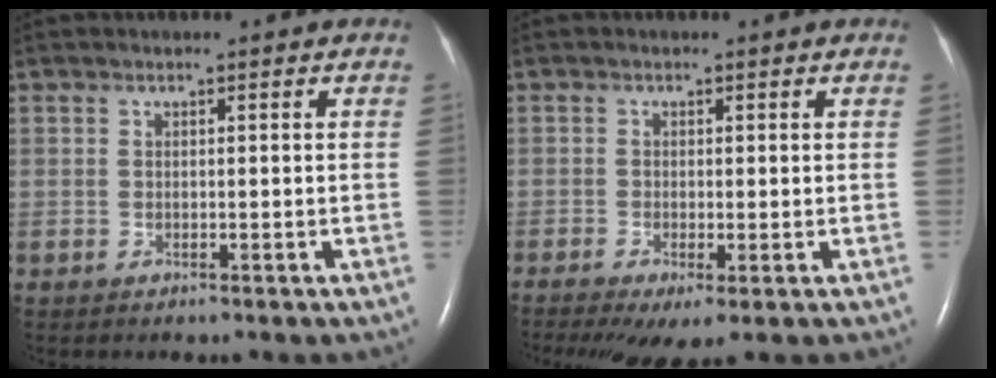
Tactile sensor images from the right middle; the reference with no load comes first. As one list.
[{"total": 5.5, "force": [-2.9, 1.5, 4.3], "torque": [-0.074, -0.019, -0.051]}]